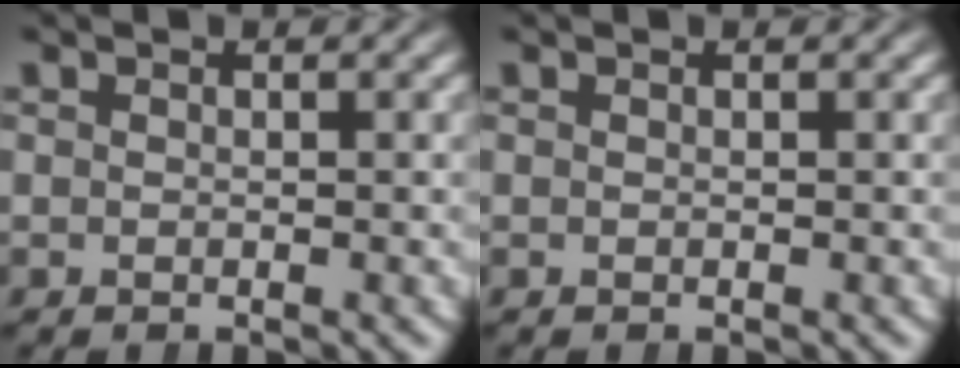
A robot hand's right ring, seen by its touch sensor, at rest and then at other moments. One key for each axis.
{"total": 0.0}